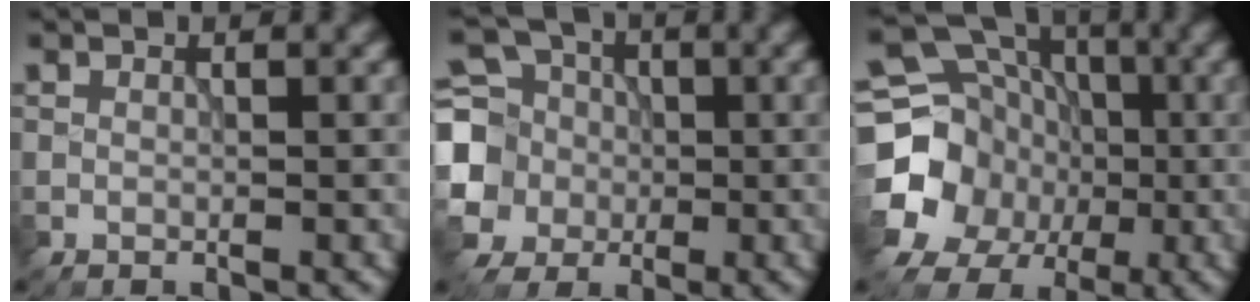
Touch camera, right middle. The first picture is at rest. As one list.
[{"total": 8.5, "force": [-0.8, 7.8, 3.1], "torque": [-0.092, 0.006, -0.045]}, {"total": 14.4, "force": [-2.5, 13.3, 5.1], "torque": [-0.125, -0.009, -0.058]}]